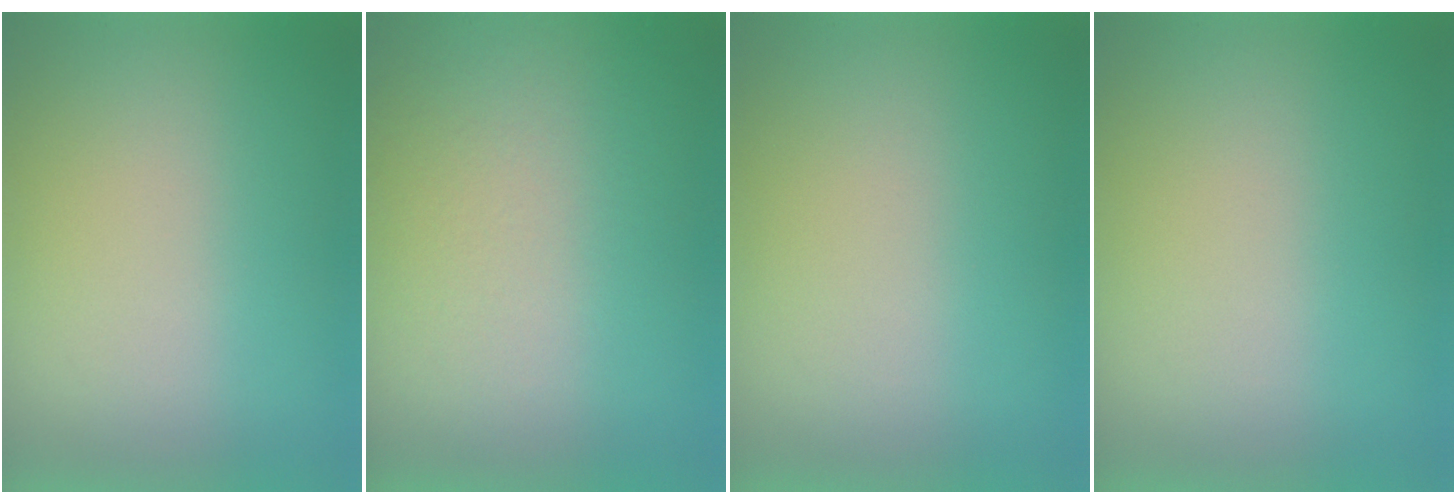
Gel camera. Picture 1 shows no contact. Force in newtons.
{"total": 3.8}
{"total": 0.0}
{"total": 0.0}